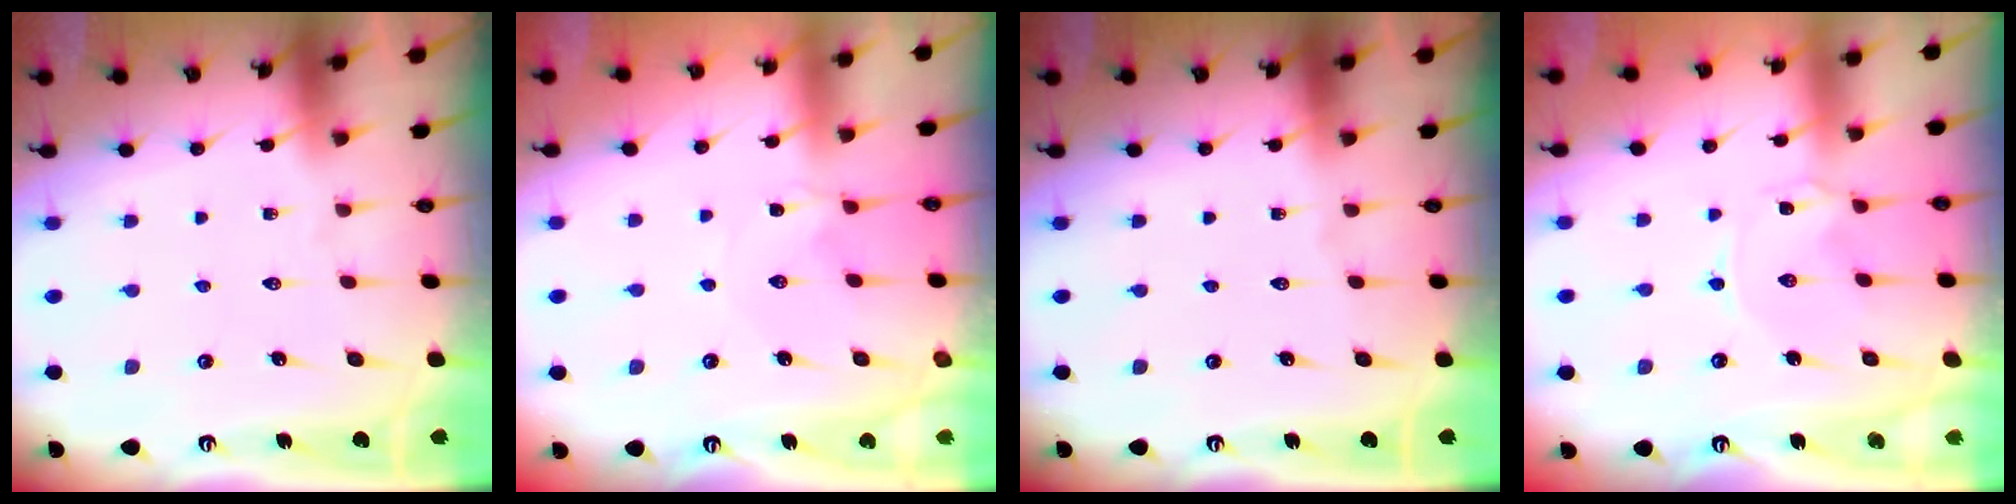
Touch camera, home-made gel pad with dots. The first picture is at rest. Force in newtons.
{"total": 0.0}
{"total": 0.0}
{"total": 0.0}